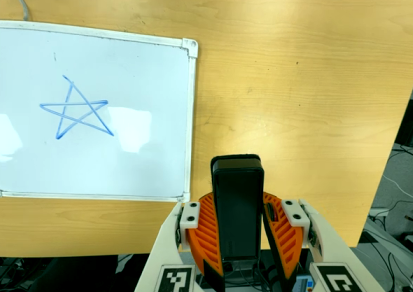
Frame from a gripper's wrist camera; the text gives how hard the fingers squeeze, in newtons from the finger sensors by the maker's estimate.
{"total": 9.0, "left": 7.8, "right": 10.3}